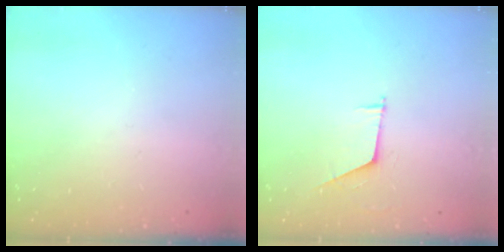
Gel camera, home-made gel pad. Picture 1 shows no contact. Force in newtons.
{"total": 5.7, "press": 5.7, "slide": 0.3}